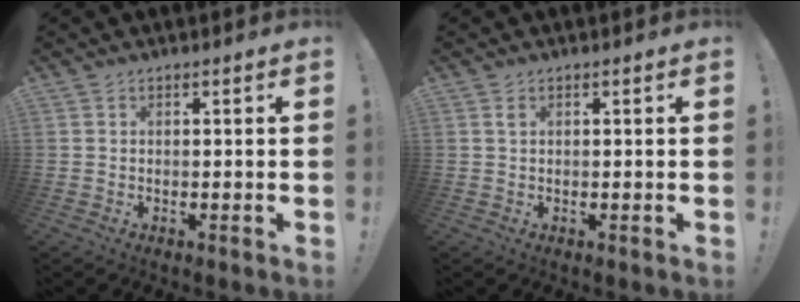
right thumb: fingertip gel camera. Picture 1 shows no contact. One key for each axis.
{"total": 0.6, "fx": 0.3, "fy": 0.3, "fz": 0.5, "tx": -0.008, "ty": 0.000, "tz": 0.005}